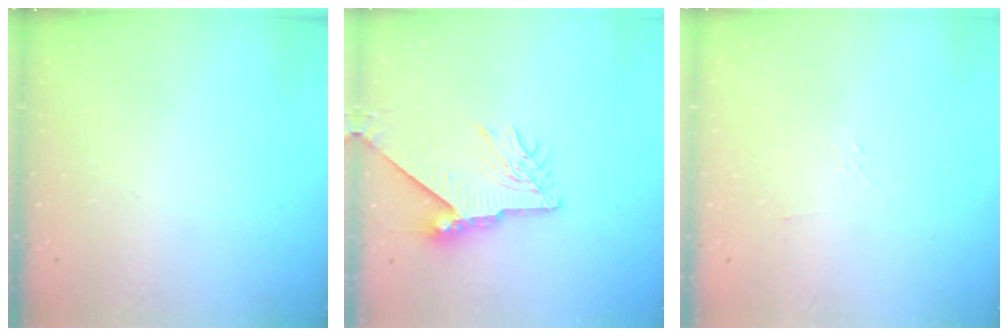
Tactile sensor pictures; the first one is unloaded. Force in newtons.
{"total": 9.2, "press": 9.1, "slide": 0.9}
{"total": 3.1, "press": 3.0, "slide": 0.8}